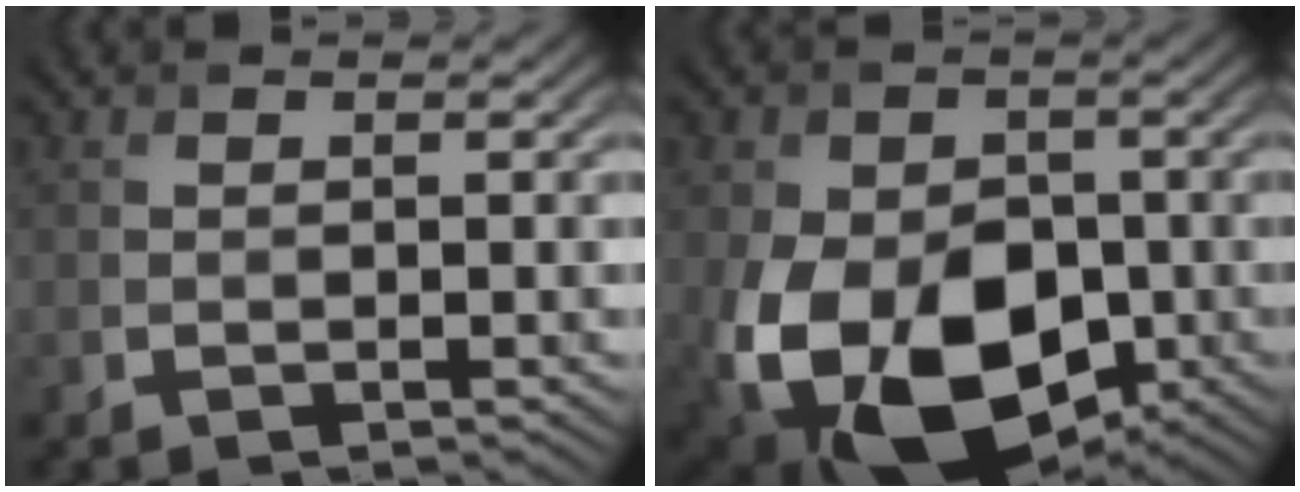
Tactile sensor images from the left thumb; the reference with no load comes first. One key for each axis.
{"total": 17.1, "fx": -5.0, "fy": 11.6, "fz": 11.4, "tx": -0.206, "ty": -0.045, "tz": -0.078}